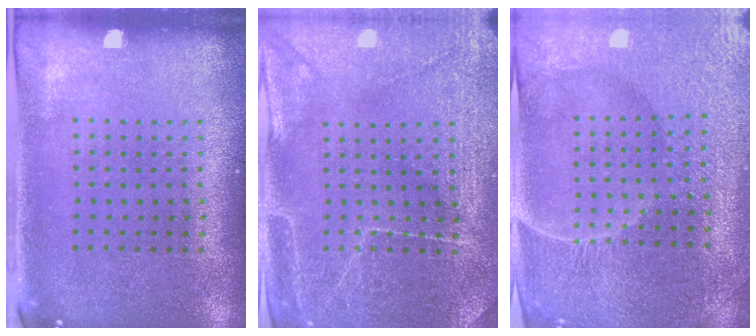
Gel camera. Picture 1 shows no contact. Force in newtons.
{"total": 3.2, "press": 3.2, "slide": 0.4}
{"total": 4.4, "press": 4.2, "slide": 1.3}